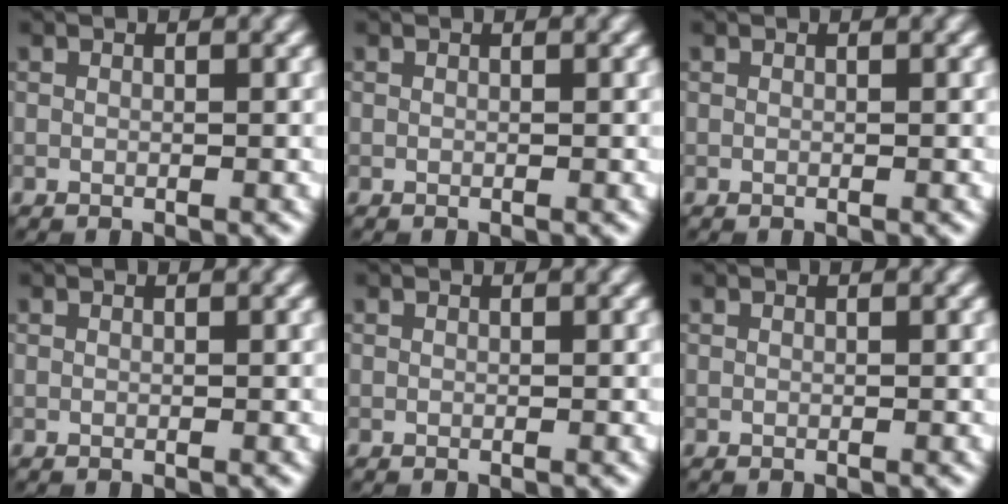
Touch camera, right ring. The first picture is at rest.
{"total": 0.0}
{"total": 0.0}
{"total": 0.0}
{"total": 0.0}
{"total": 0.0}